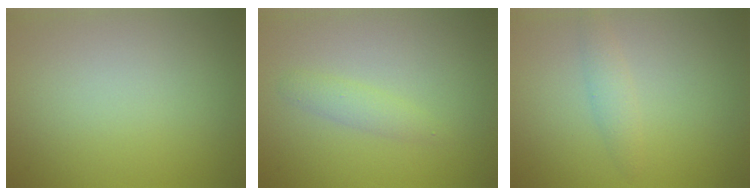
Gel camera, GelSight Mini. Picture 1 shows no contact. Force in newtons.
{"total": 1.5, "press": 1.5, "slide": 0.0}
{"total": 1.5, "press": 1.5, "slide": 0.1}